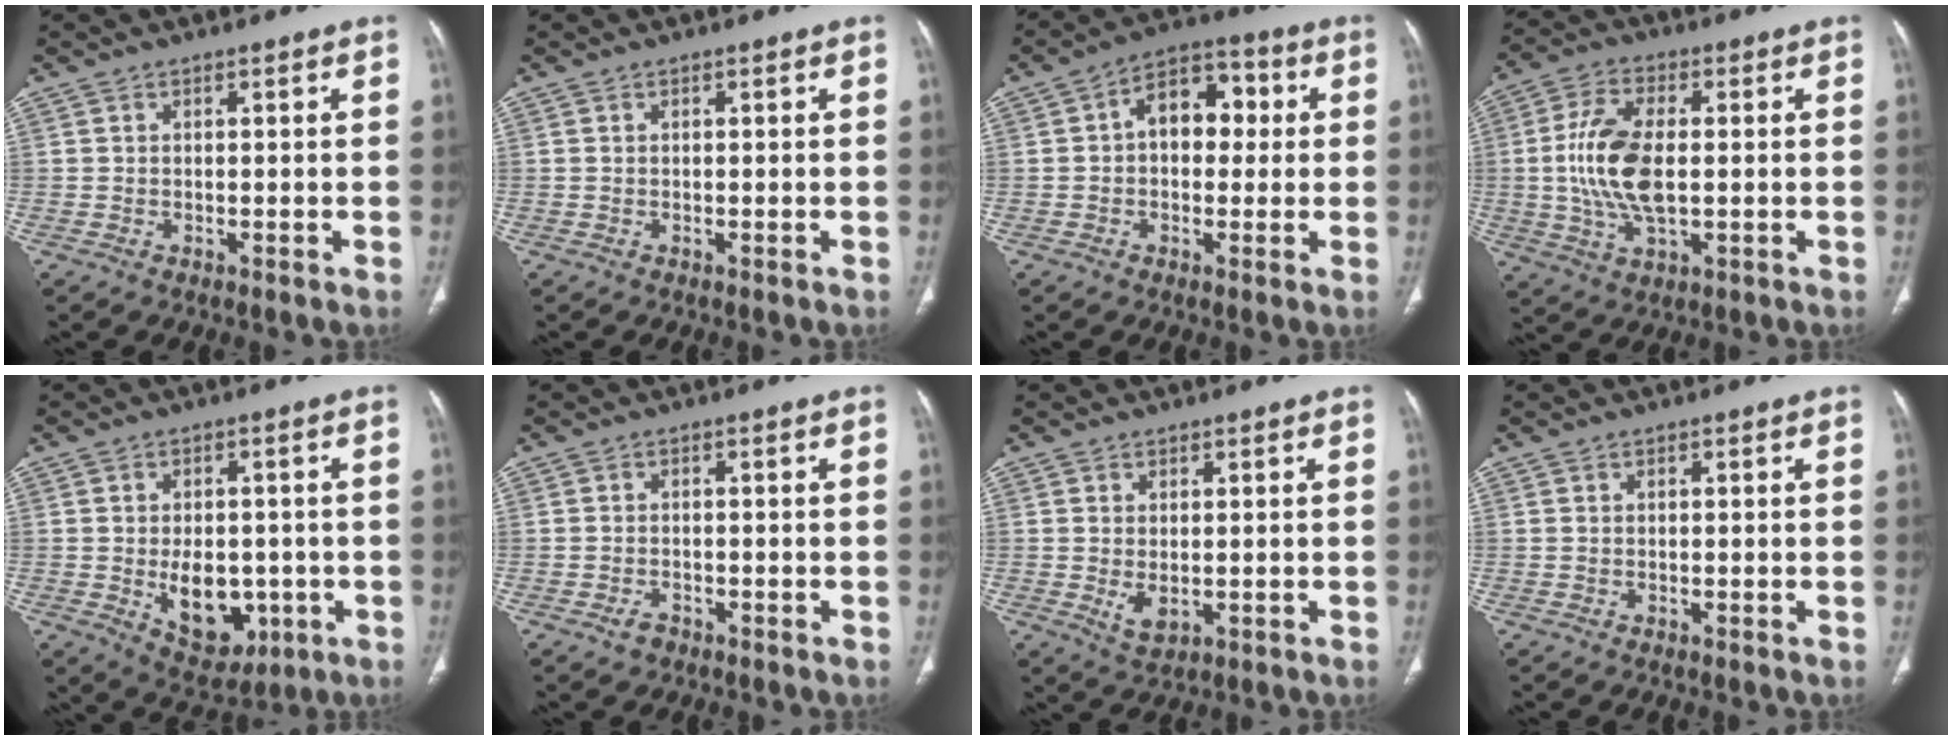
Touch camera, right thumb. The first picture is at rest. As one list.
[{"total": 0.0}, {"total": 10.1, "force": [1.2, 6.7, 7.4], "torque": [-0.079, 0.028, 0.010]}, {"total": 12.5, "force": [-0.1, 6.2, 10.8], "torque": [-0.227, 0.003, -0.001]}, {"total": 10.9, "force": [-2.2, 7.2, 7.9], "torque": [-0.084, -0.001, -0.011]}, {"total": 1.7, "force": [-1.2, 1.1, 0.7], "torque": [-0.015, 0.007, -0.017]}, {"total": 3.3, "force": [-0.3, 1.9, 2.7], "torque": [-0.044, -0.009, 0.007]}, {"total": 0.0}]